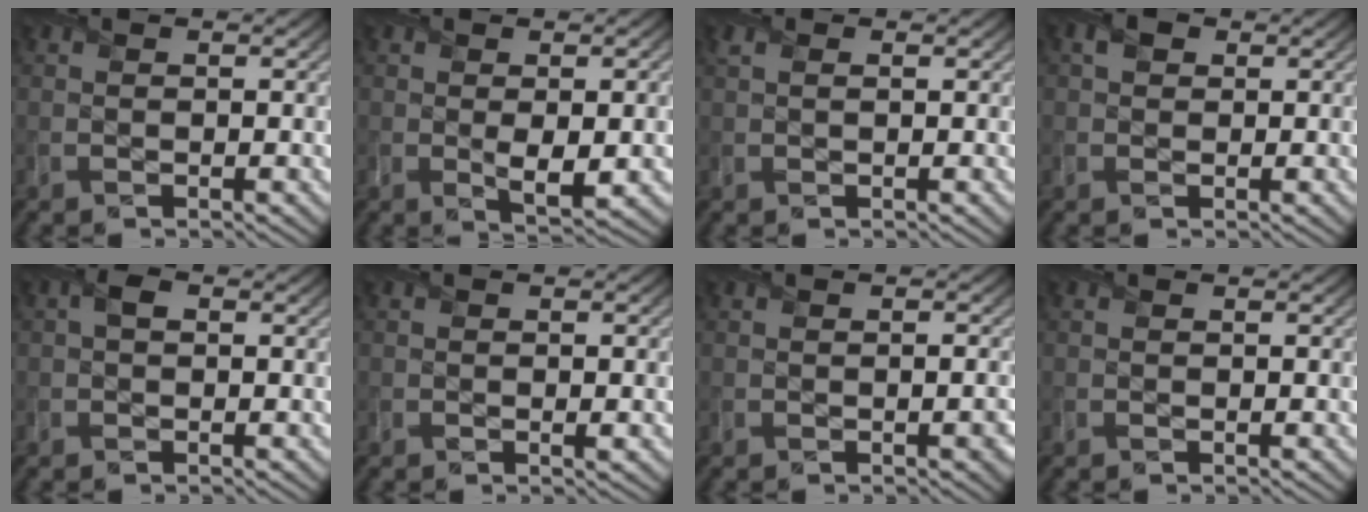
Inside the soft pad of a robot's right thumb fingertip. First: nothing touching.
{"total": 3.9, "force": [-0.5, 1.7, 3.5], "torque": [-0.065, -0.009, -0.001]}
{"total": 0.9, "force": [0.5, 0.1, 0.8], "torque": [-0.016, 0.004, 0.009]}
{"total": 1.7, "force": [0.5, 1.4, 0.8], "torque": [-0.018, 0.001, 0.005]}
{"total": 1.4, "force": [0.1, 1.0, 0.9], "torque": [-0.018, 0.004, -0.002]}
{"total": 1.1, "force": [-0.4, 0.5, 0.9], "torque": [-0.012, -0.004, -0.004]}
{"total": 1.0, "force": [-0.2, 0.3, 1.0], "torque": [-0.009, 0.000, -0.002]}
{"total": 0.0}